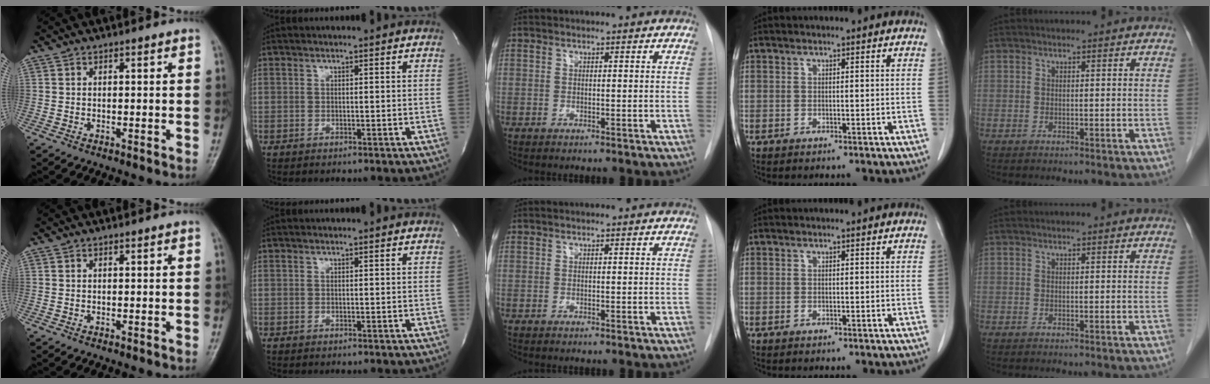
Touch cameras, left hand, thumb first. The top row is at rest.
{}